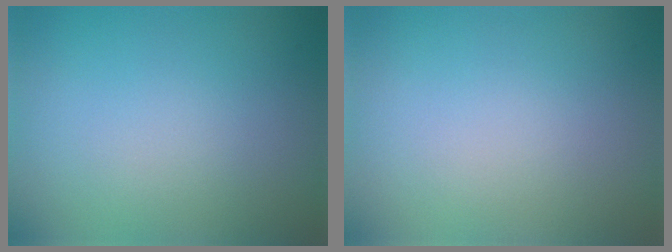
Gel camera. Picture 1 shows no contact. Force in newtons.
{"total": 0.0}